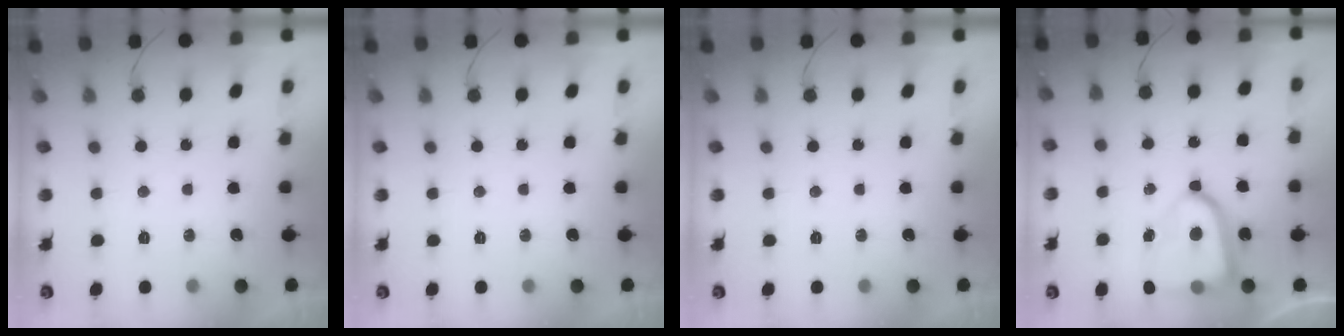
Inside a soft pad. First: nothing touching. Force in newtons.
{"total": 0.0}
{"total": 0.0}
{"total": 15.9, "press": 15.9, "slide": 1.5}